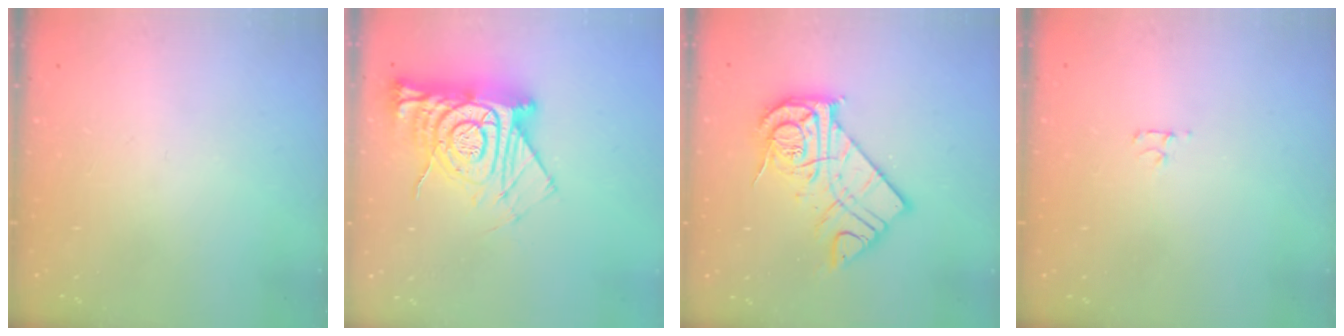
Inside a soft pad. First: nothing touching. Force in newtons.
{"total": 17.8, "press": 17.7, "slide": 1.6}
{"total": 15.8, "press": 15.7, "slide": 1.3}
{"total": 2.7, "press": 2.7, "slide": 0.3}